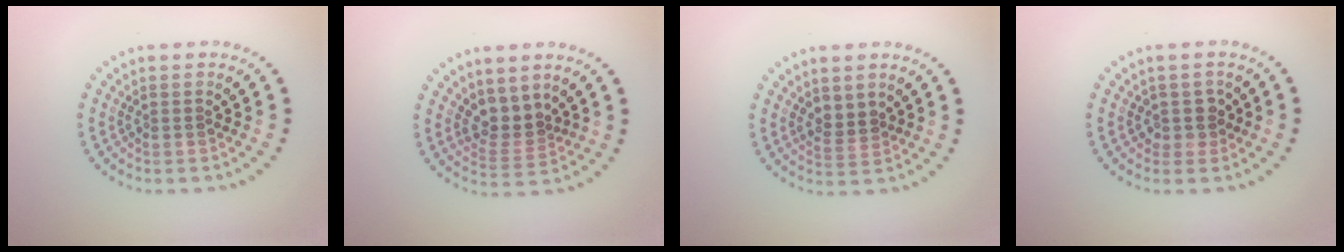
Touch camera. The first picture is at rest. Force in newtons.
{"total": 2.8, "press": 2.0, "slide": 2.0}
{"total": 1.8, "press": 1.6, "slide": 0.8}
{"total": 1.8, "press": 1.5, "slide": 1.0}